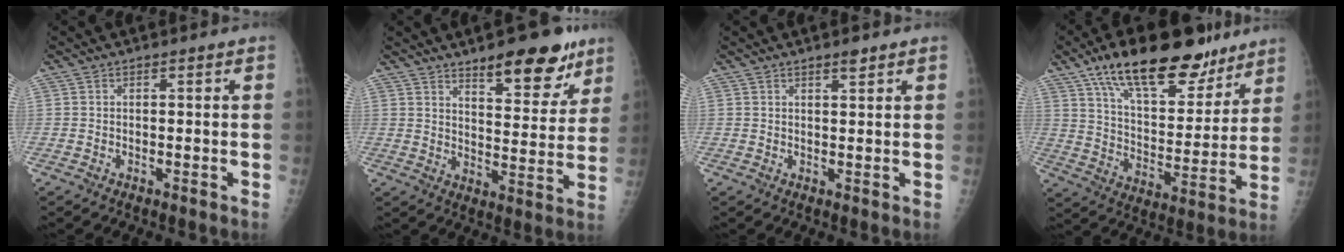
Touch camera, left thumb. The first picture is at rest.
{"total": 13.9, "force": [9.3, 4.9, 9.1], "torque": [-0.084, -0.056, 0.135]}
{"total": 2.0, "force": [1.5, 0.4, 1.2], "torque": [-0.016, -0.010, 0.024]}
{"total": 23.0, "force": [15.7, 9.6, 13.8], "torque": [-0.179, -0.054, 0.255]}